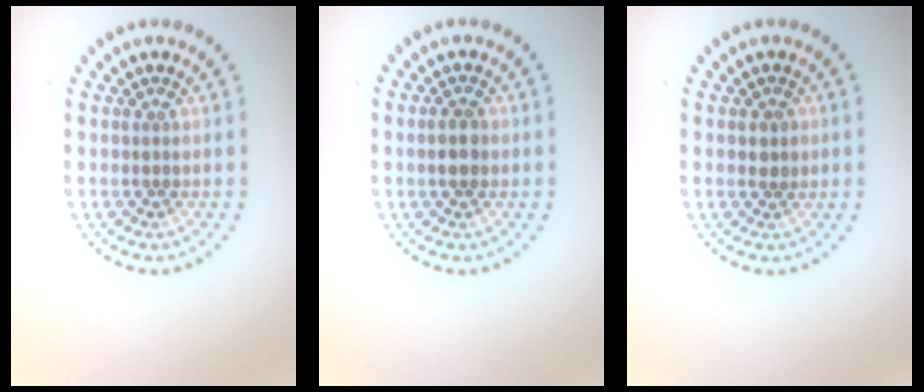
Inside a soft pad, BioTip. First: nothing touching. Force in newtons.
{"total": 1.9, "press": 1.9, "slide": 0.2}
{"total": 1.5, "press": 1.5, "slide": 0.4}